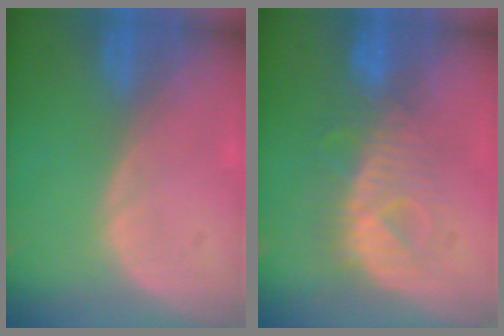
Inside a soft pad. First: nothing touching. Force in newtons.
{"total": 8.1, "press": 7.9, "slide": 2.0}